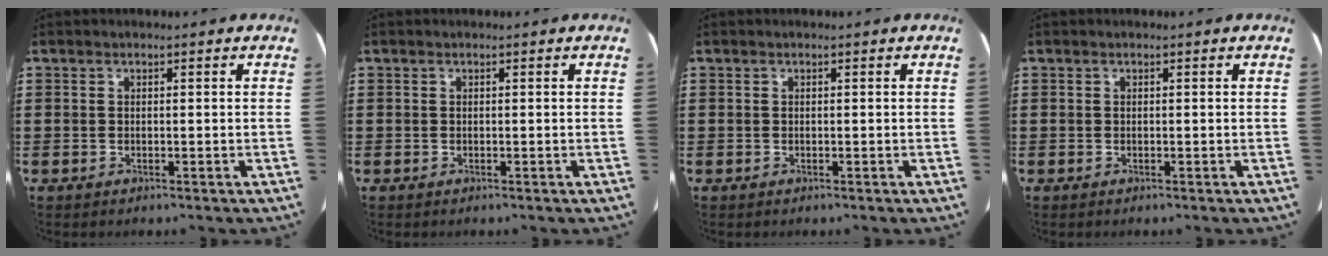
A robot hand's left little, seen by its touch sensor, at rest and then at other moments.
{"total": 0.0}
{"total": 0.0}
{"total": 0.0}